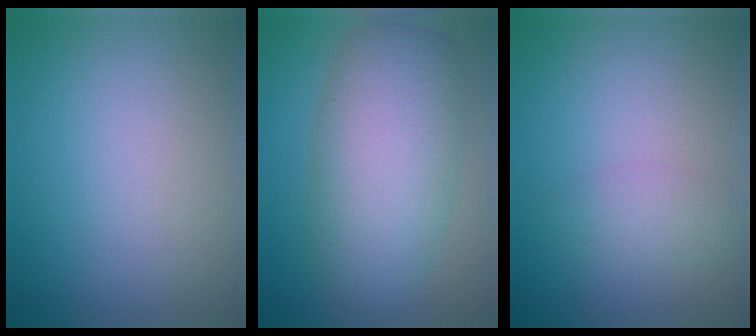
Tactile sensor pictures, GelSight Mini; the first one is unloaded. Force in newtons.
{"total": 8.6, "press": 8.6, "slide": 0.7}
{"total": 1.9, "press": 1.9, "slide": 0.1}